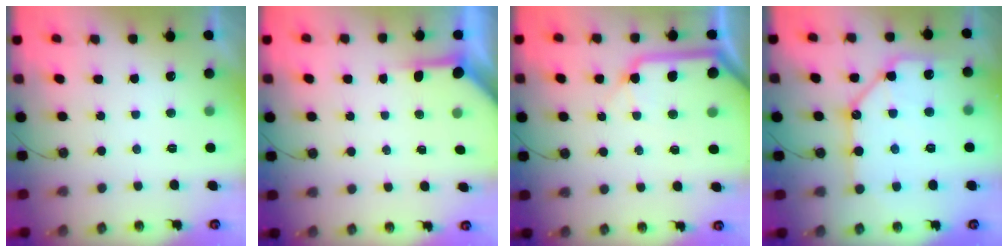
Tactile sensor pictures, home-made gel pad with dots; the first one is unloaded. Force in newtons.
{"total": 3.9, "press": 3.9, "slide": 0.4}
{"total": 12.1, "press": 12.0, "slide": 1.7}
{"total": 14.0, "press": 13.9, "slide": 1.6}